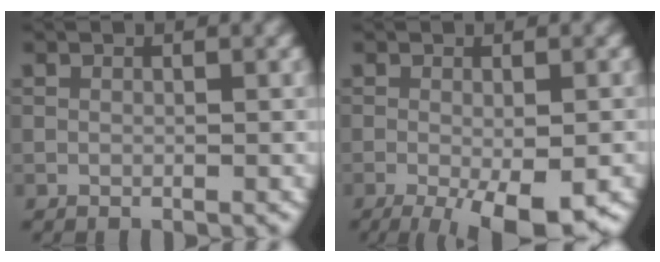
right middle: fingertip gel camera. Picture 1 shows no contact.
{"total": 7.0, "force": [-3.3, 1.7, 5.9], "torque": [-0.089, -0.010, -0.046]}